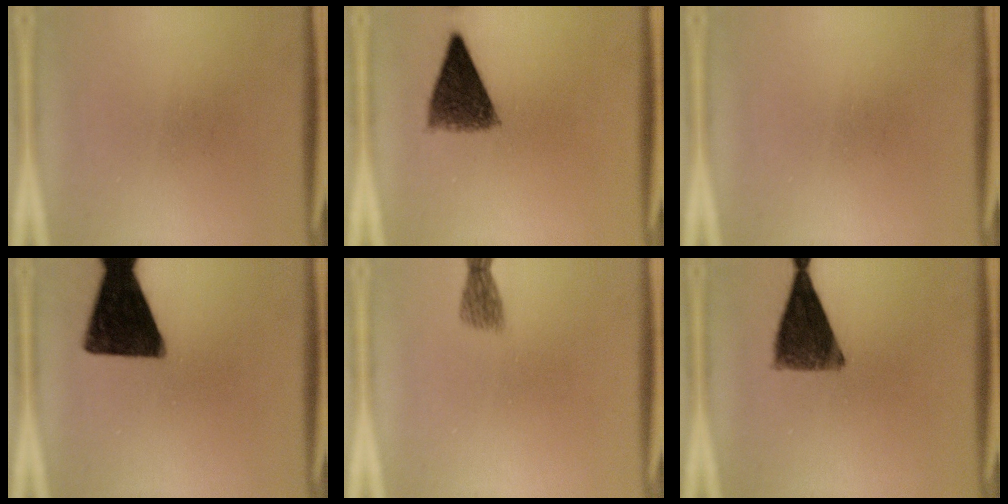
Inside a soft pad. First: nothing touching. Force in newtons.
{"total": 8.4}
{"total": 0.0}
{"total": 16.5}
{"total": 2.4}
{"total": 10.3}